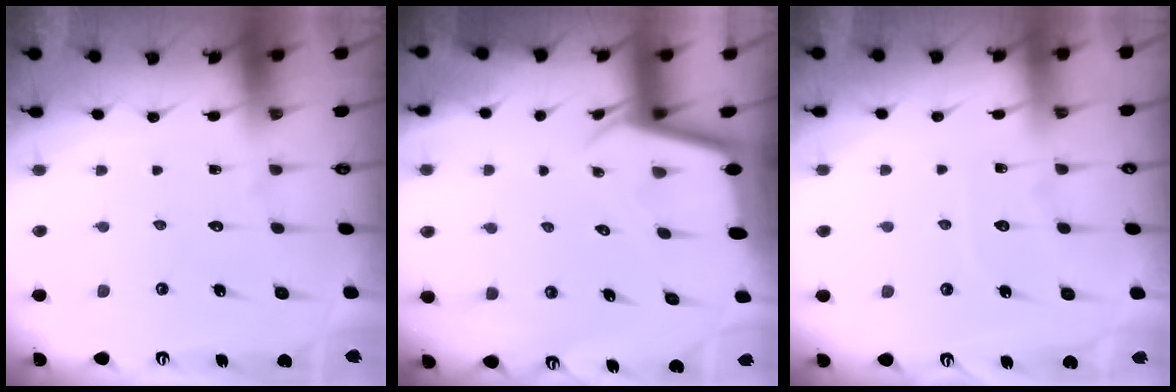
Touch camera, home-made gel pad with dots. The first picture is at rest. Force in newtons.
{"total": 2.4, "press": 2.4, "slide": 0.1}
{"total": 4.9, "press": 4.8, "slide": 0.5}